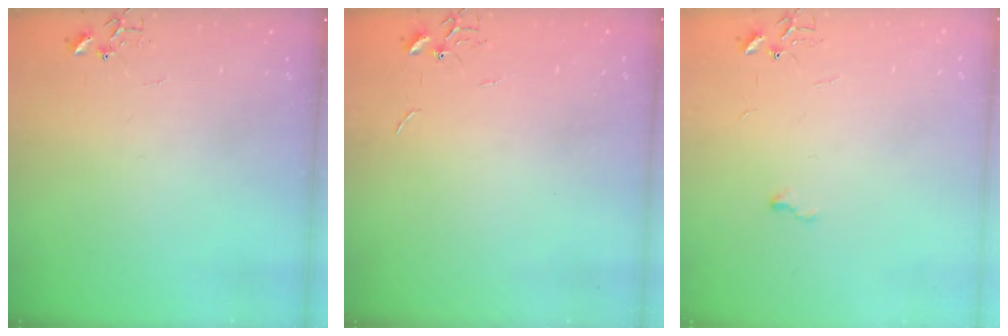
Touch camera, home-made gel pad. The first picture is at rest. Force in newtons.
{"total": 0.8, "press": 0.8, "slide": 0.2}
{"total": 4.6, "press": 4.6, "slide": 0.3}